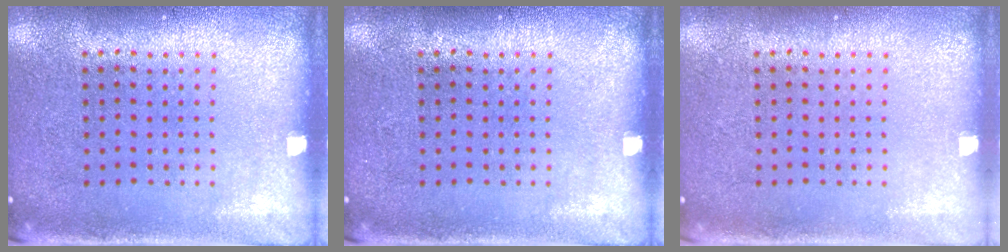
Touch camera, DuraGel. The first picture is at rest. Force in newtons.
{"total": 0.0}
{"total": 0.0}